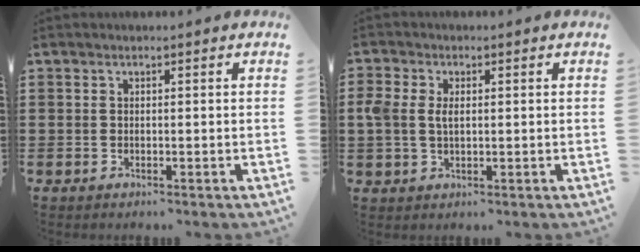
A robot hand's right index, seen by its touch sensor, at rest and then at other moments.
{"total": 3.5, "force": [0.3, 2.3, 2.6], "torque": [-0.070, 0.005, 0.000]}